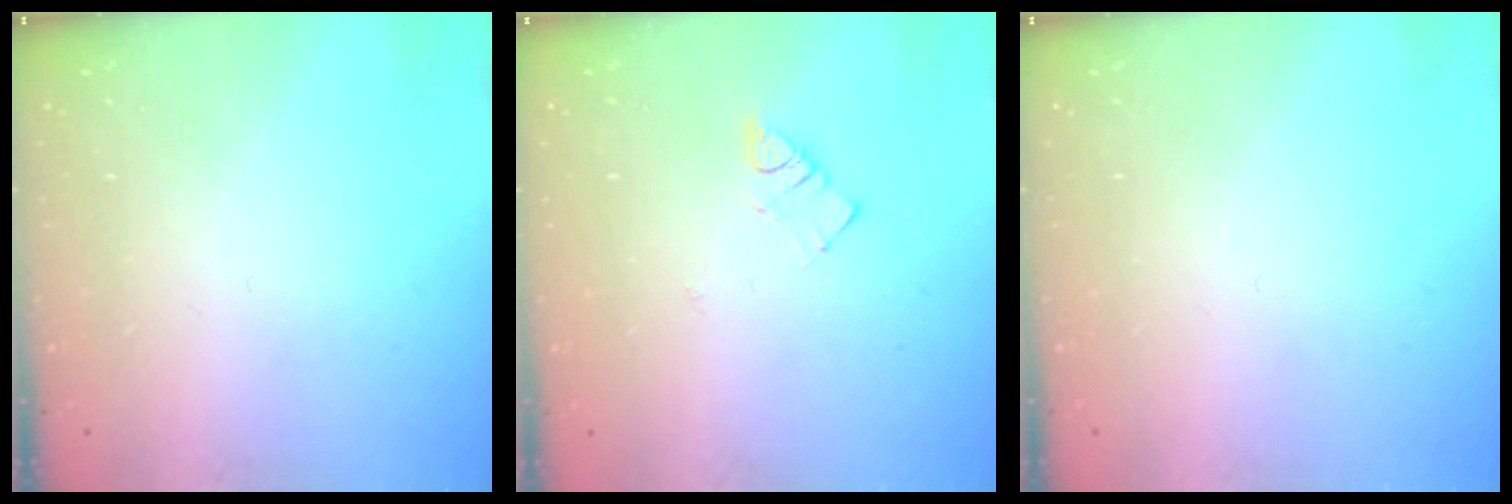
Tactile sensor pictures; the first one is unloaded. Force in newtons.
{"total": 2.3, "press": 2.3, "slide": 0.4}
{"total": 0.0}